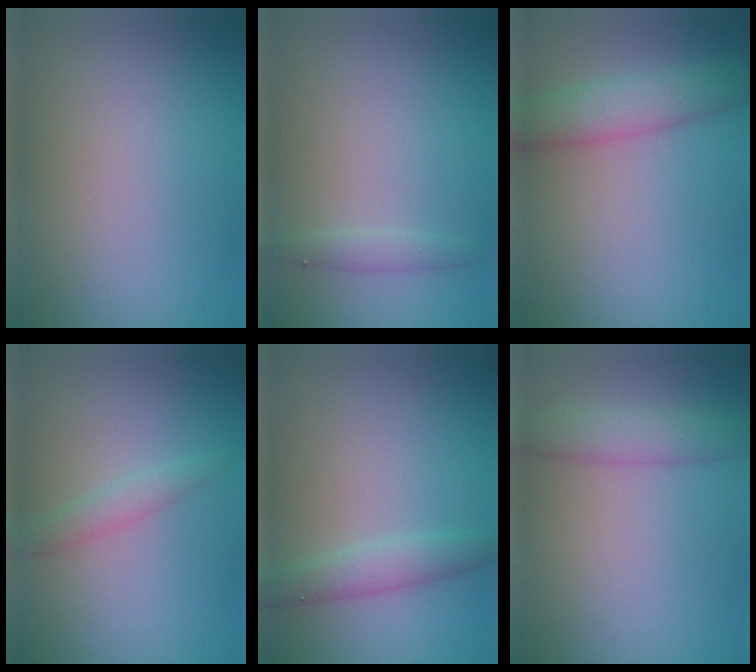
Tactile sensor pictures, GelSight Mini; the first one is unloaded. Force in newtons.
{"total": 1.1, "press": 1.1, "slide": 0.1}
{"total": 4.2, "press": 4.2, "slide": 0.1}
{"total": 1.4, "press": 1.4, "slide": 0.0}
{"total": 2.4, "press": 2.4, "slide": 0.1}
{"total": 3.0, "press": 3.0, "slide": 0.2}